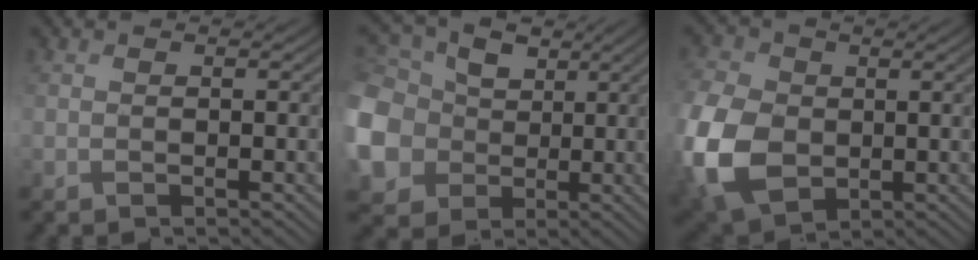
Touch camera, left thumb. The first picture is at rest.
{"total": 14.1, "force": [0.8, 12.2, 6.9], "torque": [-0.256, -0.012, 0.013]}
{"total": 13.0, "force": [-1.8, 9.5, 8.7], "torque": [-0.262, -0.022, -0.040]}